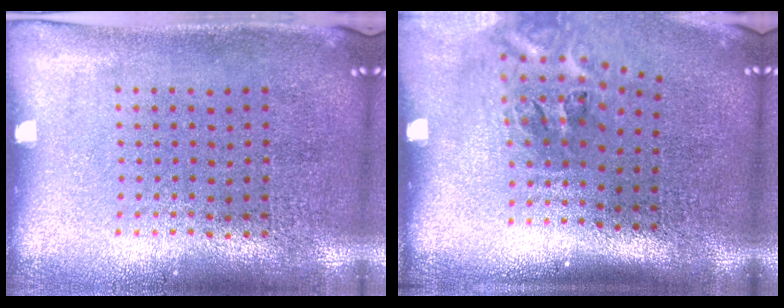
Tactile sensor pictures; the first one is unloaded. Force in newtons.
{"total": 2.3, "press": 1.4, "slide": 1.8}